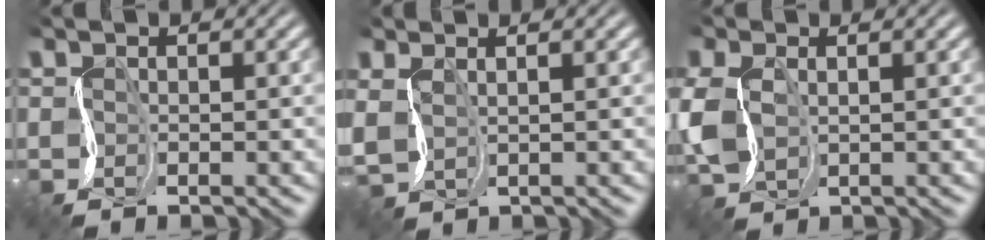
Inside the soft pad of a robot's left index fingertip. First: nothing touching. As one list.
[{"total": 1.4, "force": [1.3, 0.5, 0.4], "torque": [-0.016, 0.008, 0.030]}, {"total": 4.0, "force": [0.7, 3.1, 2.5], "torque": [-0.079, 0.004, 0.025]}]